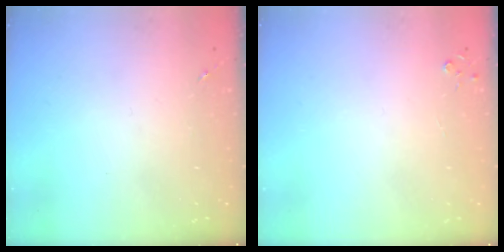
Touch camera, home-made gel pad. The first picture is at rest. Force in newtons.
{"total": 2.8, "press": 2.8, "slide": 0.3}